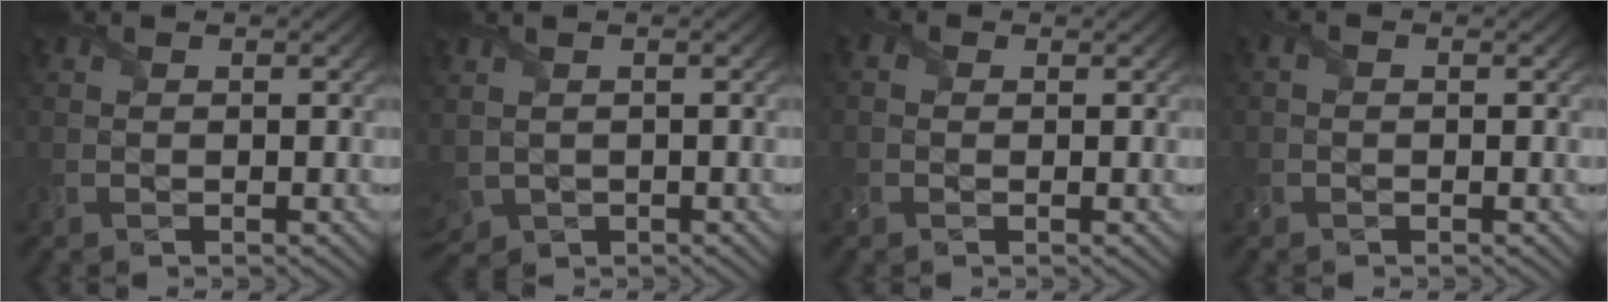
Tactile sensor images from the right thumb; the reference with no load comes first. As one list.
[{"total": 3.6, "force": [-0.7, 2.7, 2.3], "torque": [-0.072, -0.020, -0.010]}, {"total": 1.6, "force": [-0.2, 1.5, 0.6], "torque": [-0.018, -0.001, -0.009]}, {"total": 0.9, "force": [-0.2, 0.7, 0.6], "torque": [-0.020, 0.003, -0.007]}]